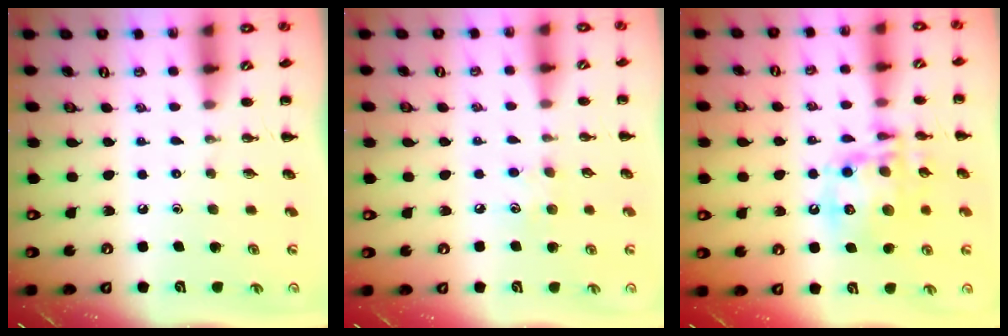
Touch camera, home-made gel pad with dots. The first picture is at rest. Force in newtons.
{"total": 5.9, "press": 5.8, "slide": 1.4}
{"total": 14.8, "press": 14.6, "slide": 2.8}